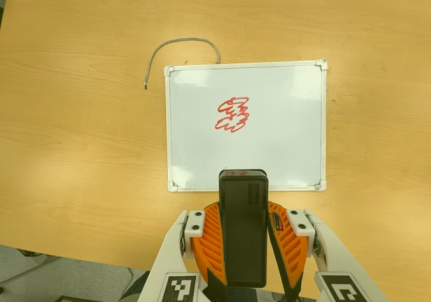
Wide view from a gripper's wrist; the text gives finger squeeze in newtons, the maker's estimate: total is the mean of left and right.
{"total": 8.4, "left": 6.5, "right": 10.2}